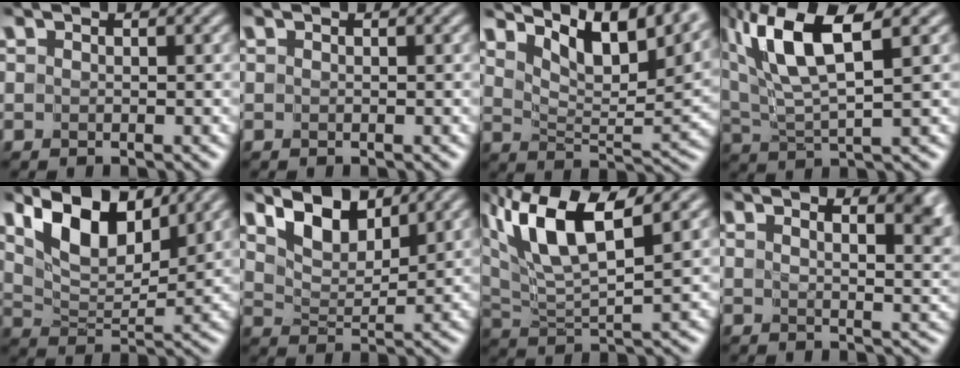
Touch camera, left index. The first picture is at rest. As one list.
[{"total": 0.0}, {"total": 9.7, "force": [6.9, 3.2, 6.1], "torque": [-0.100, 0.007, 0.107]}, {"total": 8.2, "force": [3.8, 2.1, 7.0], "torque": [-0.143, 0.014, 0.073]}, {"total": 7.7, "force": [4.9, 3.2, 5.0], "torque": [-0.095, 0.002, 0.091]}, {"total": 5.0, "force": [3.9, 2.0, 2.4], "torque": [-0.054, 0.001, 0.066]}, {"total": 8.8, "force": [4.6, 2.4, 7.1], "torque": [-0.150, 0.012, 0.086]}, {"total": 7.1, "force": [5.0, 2.2, 4.6], "torque": [-0.024, 0.023, 0.051]}]